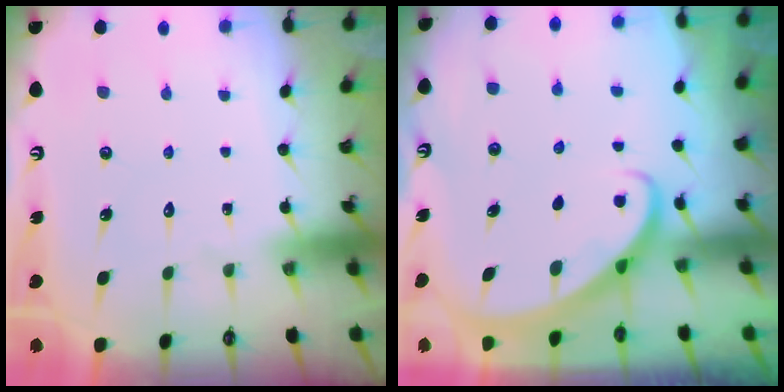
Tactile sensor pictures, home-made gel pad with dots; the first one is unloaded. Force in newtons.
{"total": 2.9, "press": 2.9, "slide": 0.2}